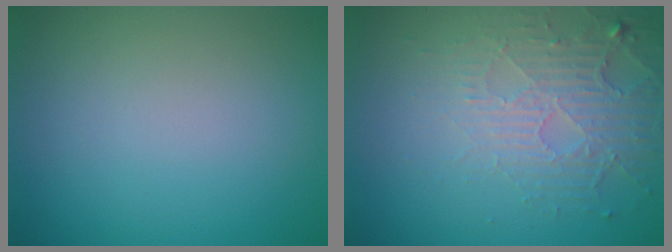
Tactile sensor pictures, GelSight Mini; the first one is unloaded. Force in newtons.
{"total": 5.2, "press": 3.4, "slide": 4.0}